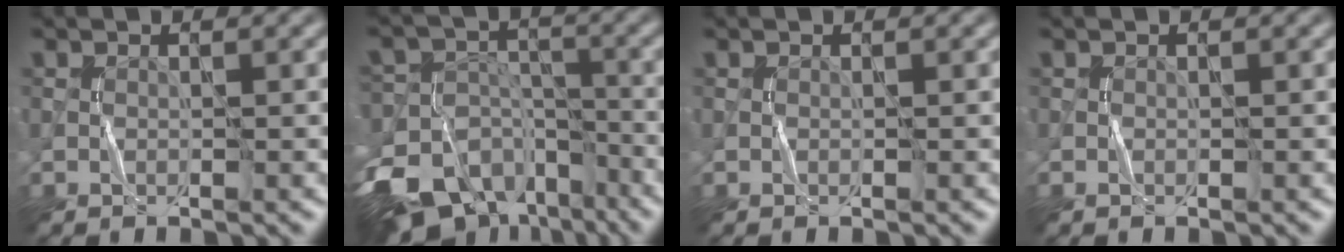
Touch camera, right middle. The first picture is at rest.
{"total": 15.0, "force": [-10.3, 9.5, 5.4], "torque": [-0.123, -0.030, -0.156]}
{"total": 0.0}
{"total": 0.0}